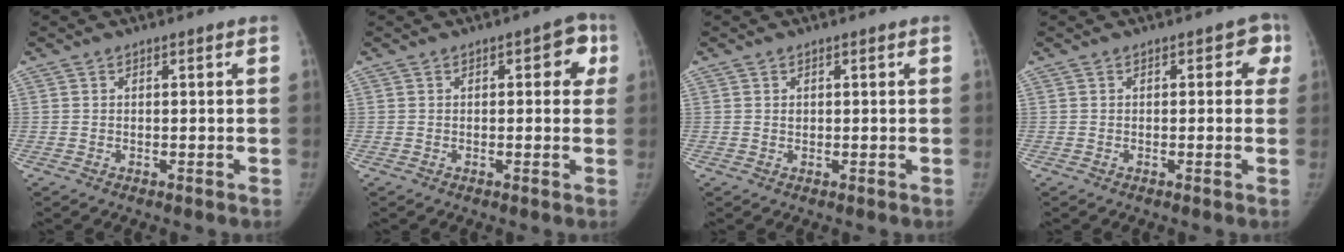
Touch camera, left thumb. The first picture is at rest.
{"total": 4.8, "force": [1.3, 2.6, 3.8], "torque": [-0.007, 0.005, 0.004]}
{"total": 0.6, "force": [0.2, 0.5, 0.3], "torque": [0.001, -0.001, 0.004]}
{"total": 3.2, "force": [0.7, 2.2, 2.2], "torque": [0.016, 0.006, -0.006]}